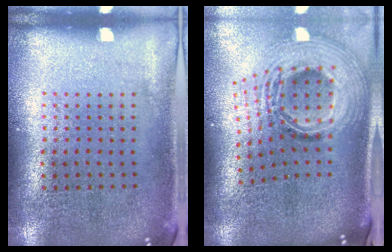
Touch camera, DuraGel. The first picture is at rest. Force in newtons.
{"total": 2.8, "press": 2.0, "slide": 2.0}